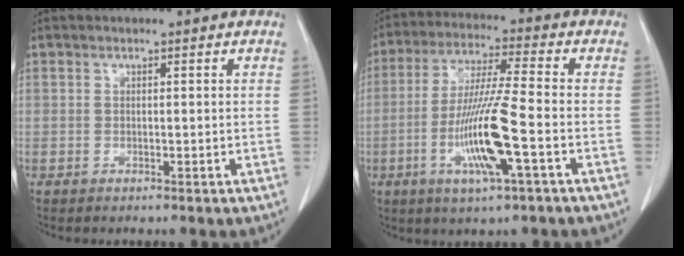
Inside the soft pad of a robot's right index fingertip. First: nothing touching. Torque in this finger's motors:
{"motor_torque": [1.69, -0.34, 0.38, 0.11]}